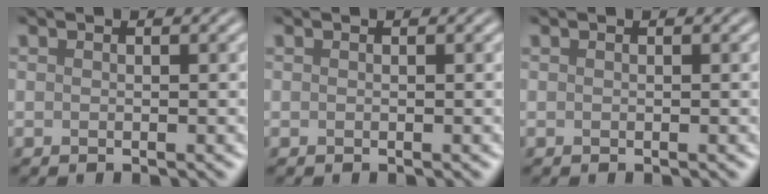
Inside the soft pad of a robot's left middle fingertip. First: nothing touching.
{"total": 0.0}
{"total": 0.0}